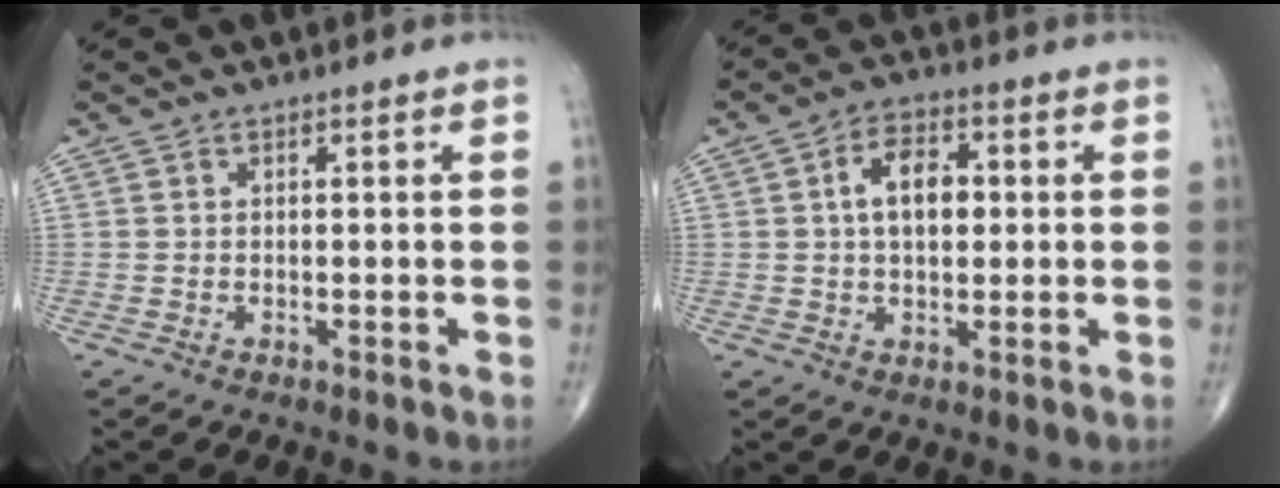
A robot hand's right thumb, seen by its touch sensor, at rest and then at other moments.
{"total": 7.9, "force": [1.0, 4.8, 6.2], "torque": [-0.093, 0.014, 0.012]}